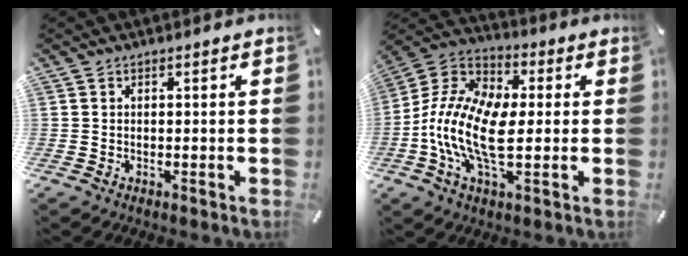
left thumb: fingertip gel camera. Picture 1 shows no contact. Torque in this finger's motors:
{"motor_torque": [2.37, 2.64, 0.84, 0.40, 0.74]}